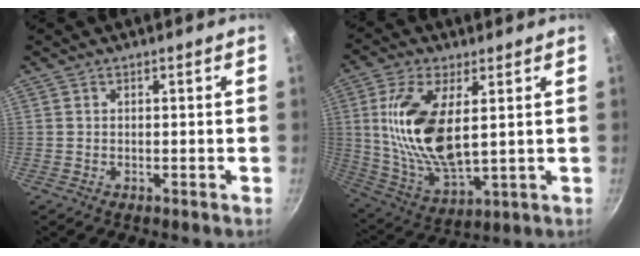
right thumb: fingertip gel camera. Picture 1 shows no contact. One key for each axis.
{"total": 16.9, "fx": 2.9, "fy": 7.6, "fz": 14.8, "tx": -0.297, "ty": -0.020, "tz": 0.068}